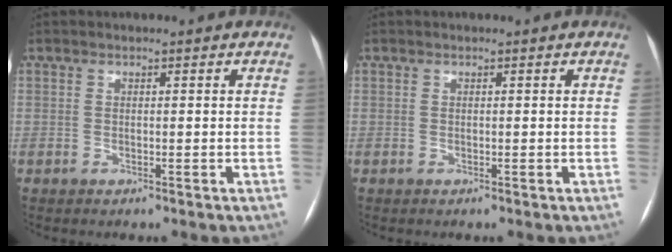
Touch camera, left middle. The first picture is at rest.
{"total": 0.0}